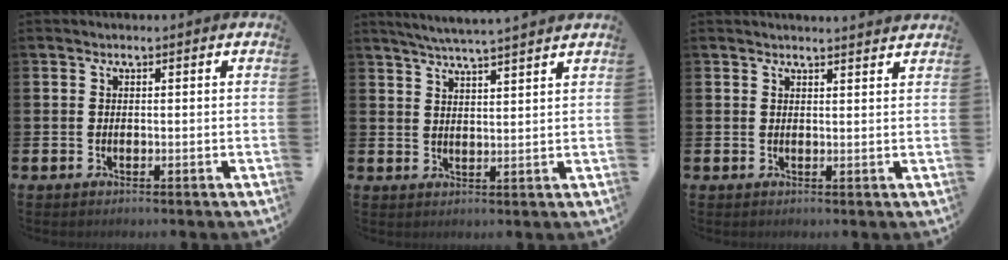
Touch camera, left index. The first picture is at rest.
{"total": 4.7, "force": [4.6, -0.7, 1.0], "torque": [-0.036, -0.018, 0.082]}
{"total": 1.7, "force": [1.7, -0.1, -0.1], "torque": [0.011, -0.014, 0.030]}